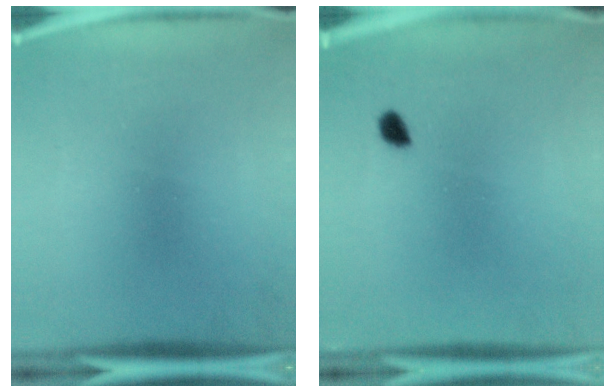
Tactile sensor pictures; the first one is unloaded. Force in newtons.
{"total": 1.7}